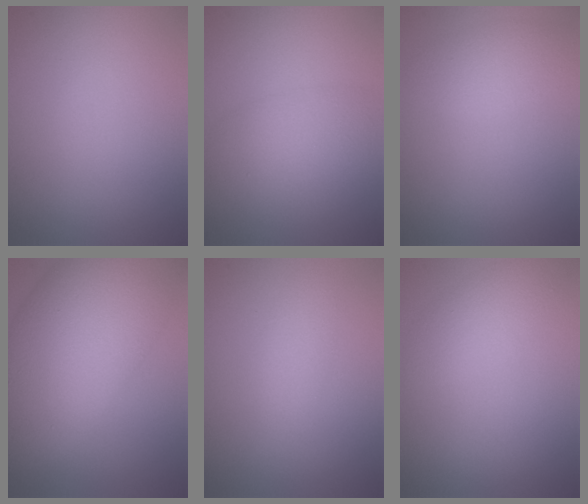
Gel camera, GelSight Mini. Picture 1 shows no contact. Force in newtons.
{"total": 3.8, "press": 3.8, "slide": 0.2}
{"total": 2.2, "press": 2.2, "slide": 0.0}
{"total": 12.4, "press": 12.4, "slide": 0.4}
{"total": 1.4, "press": 1.4, "slide": 0.1}
{"total": 2.4, "press": 2.4, "slide": 0.2}